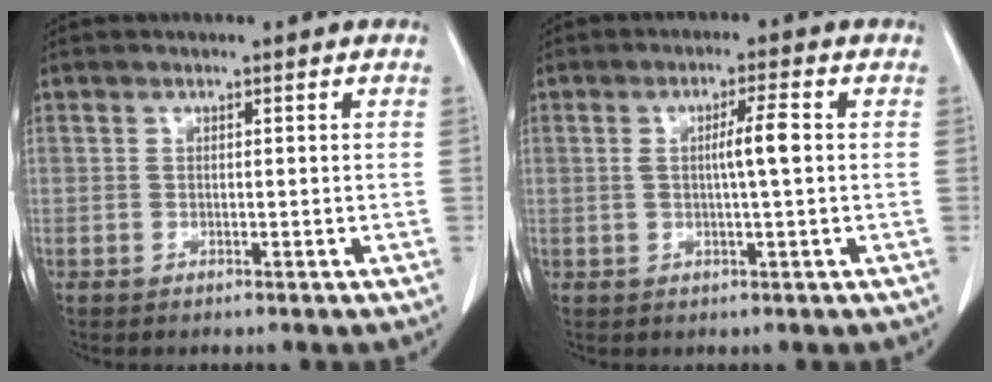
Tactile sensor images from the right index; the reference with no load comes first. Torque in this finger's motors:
{"motor_torque": [0.25, 0.06, 0.13, 0.07]}